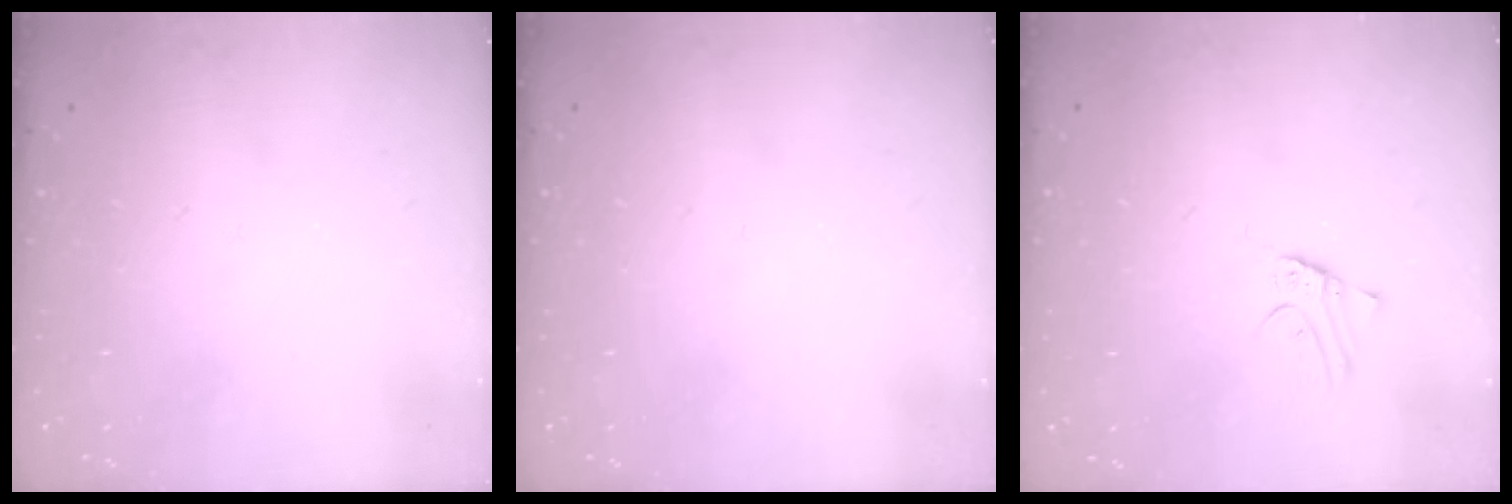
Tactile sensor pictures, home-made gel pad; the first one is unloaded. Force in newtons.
{"total": 0.0}
{"total": 2.7, "press": 2.7, "slide": 0.3}